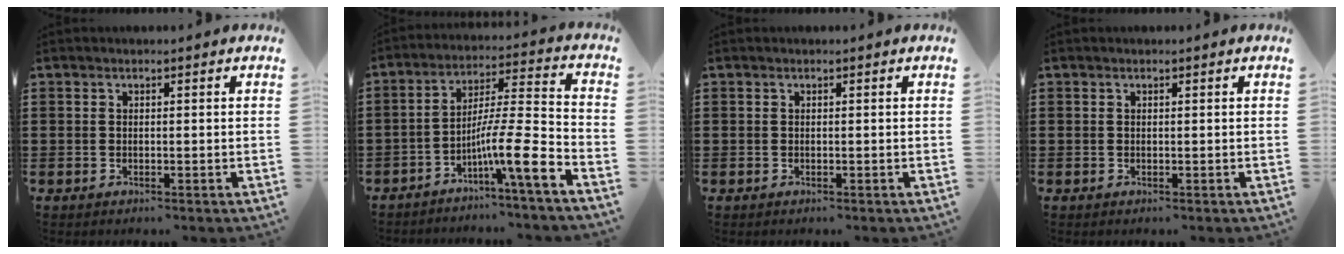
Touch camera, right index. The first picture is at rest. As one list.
[{"total": 10.7, "force": [-5.7, 0.3, 9.0], "torque": [-0.152, -0.016, -0.108]}, {"total": 0.0}, {"total": 0.0}]